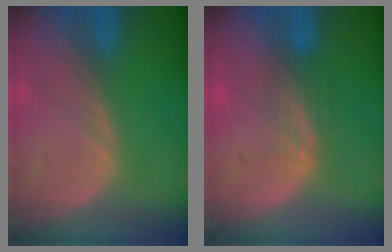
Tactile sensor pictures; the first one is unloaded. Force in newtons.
{"total": 3.3, "press": 2.8, "slide": 1.8}